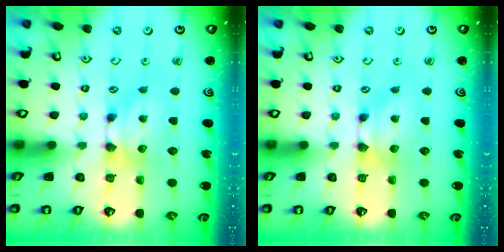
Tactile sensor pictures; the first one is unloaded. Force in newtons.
{"total": 0.0}